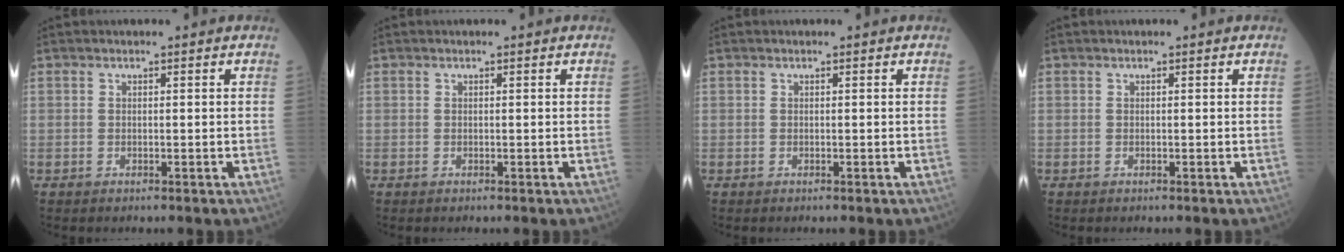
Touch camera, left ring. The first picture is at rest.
{"total": 0.0}
{"total": 0.0}
{"total": 0.0}